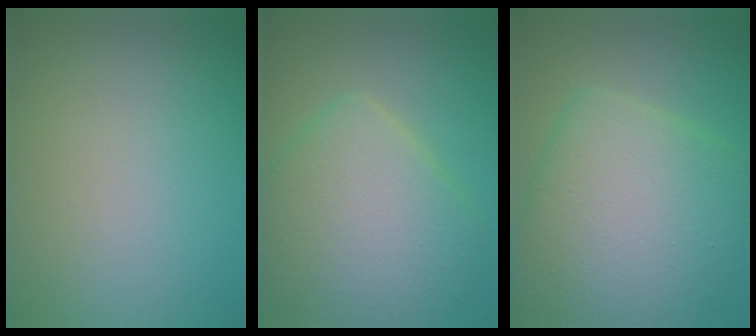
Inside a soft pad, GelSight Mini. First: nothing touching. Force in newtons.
{"total": 8.0, "press": 8.0, "slide": 0.3}
{"total": 9.6, "press": 9.6, "slide": 0.3}